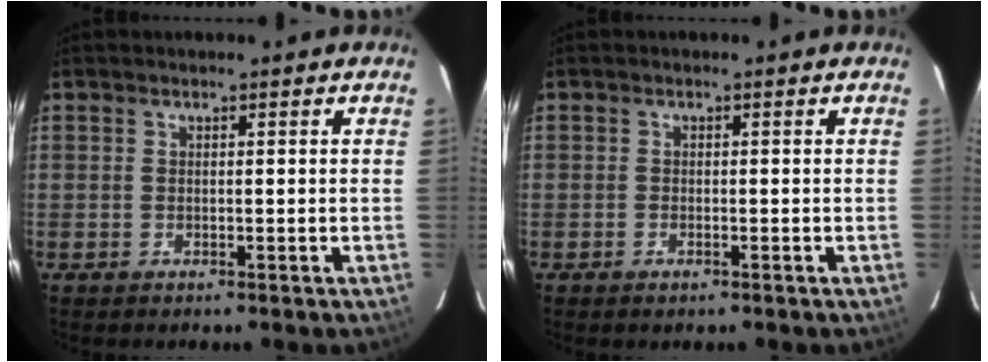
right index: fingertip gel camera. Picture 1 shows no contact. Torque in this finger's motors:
{"motor_torque": [0.12, -0.06, -0.09, -0.01]}